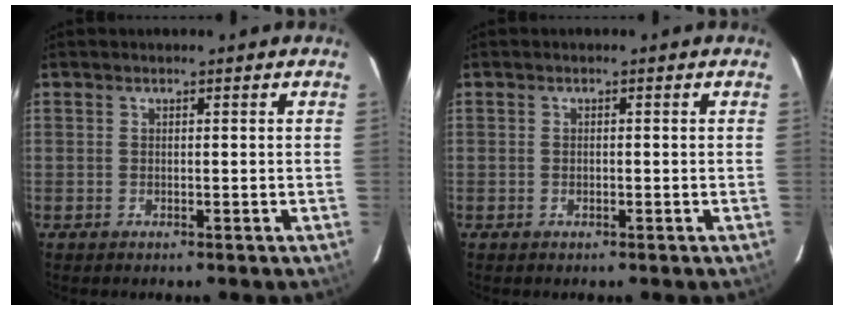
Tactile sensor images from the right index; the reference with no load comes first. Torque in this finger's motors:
{"motor_torque": [-0.12, 0.00, -0.04, 0.00]}